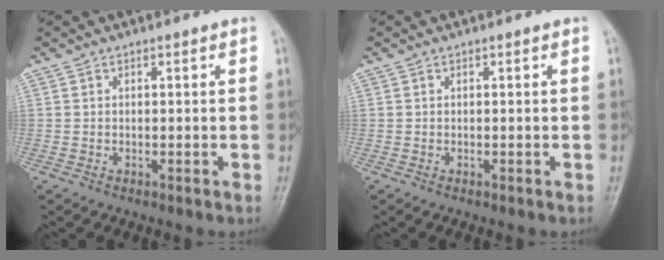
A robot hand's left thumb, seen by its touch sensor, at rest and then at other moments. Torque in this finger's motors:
{"motor_torque": [0.00, 0.00, -0.03, -0.16, 0.00]}